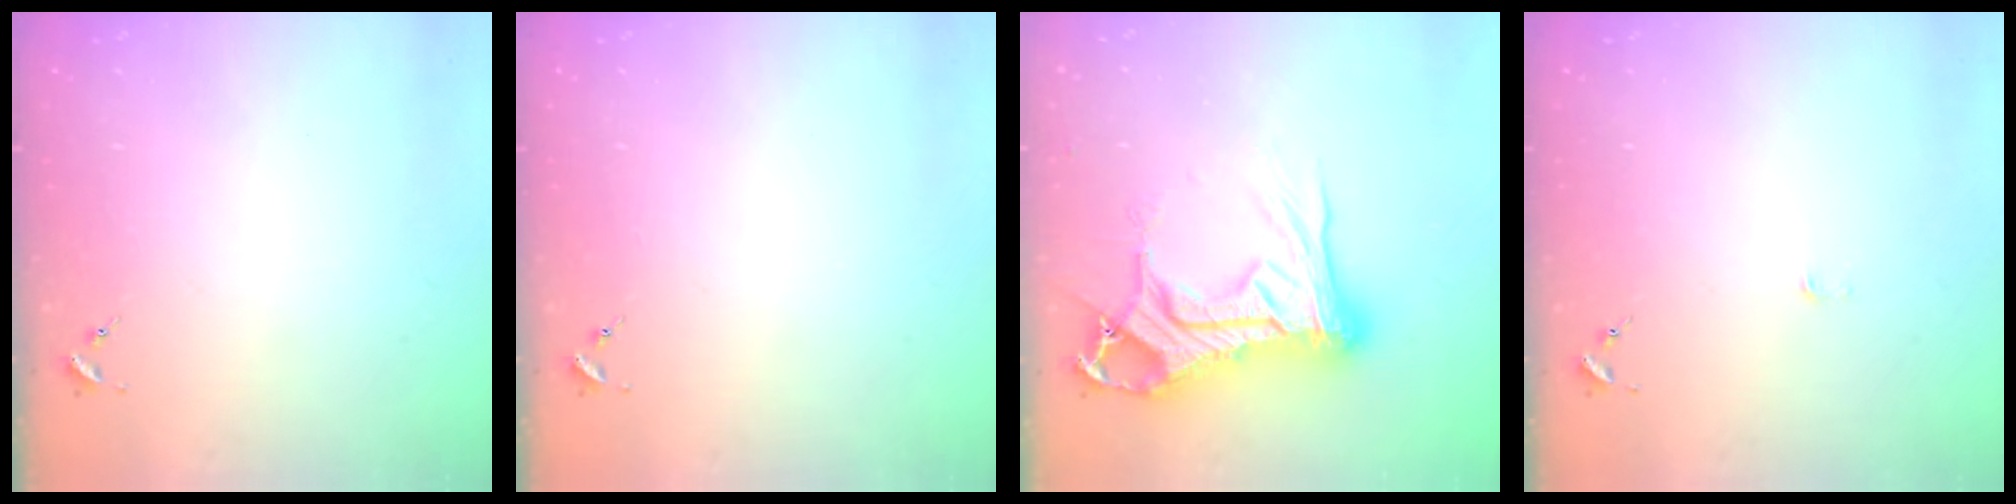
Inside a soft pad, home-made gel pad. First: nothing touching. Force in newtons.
{"total": 0.0}
{"total": 23.0, "press": 22.8, "slide": 2.5}
{"total": 2.7, "press": 2.7, "slide": 0.3}